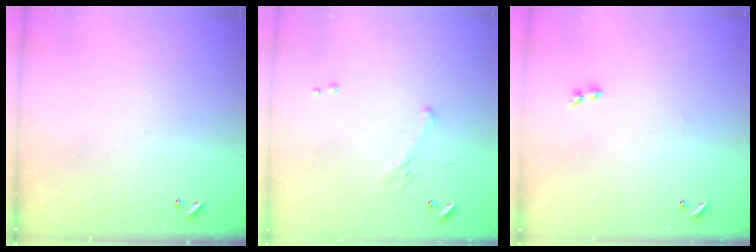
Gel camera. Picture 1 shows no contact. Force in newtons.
{"total": 4.0, "press": 3.9, "slide": 1.0}
{"total": 2.0, "press": 1.7, "slide": 1.0}